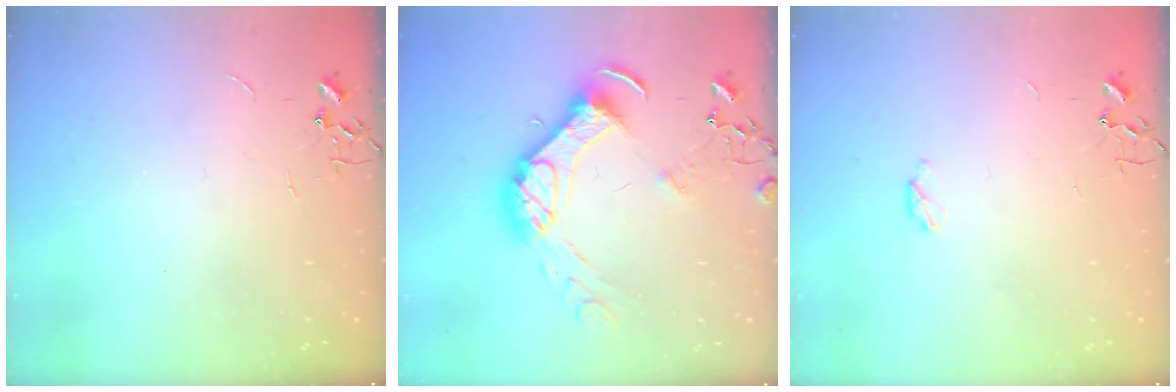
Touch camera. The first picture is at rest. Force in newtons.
{"total": 16.9, "press": 16.8, "slide": 2.1}
{"total": 2.8, "press": 2.7, "slide": 0.5}